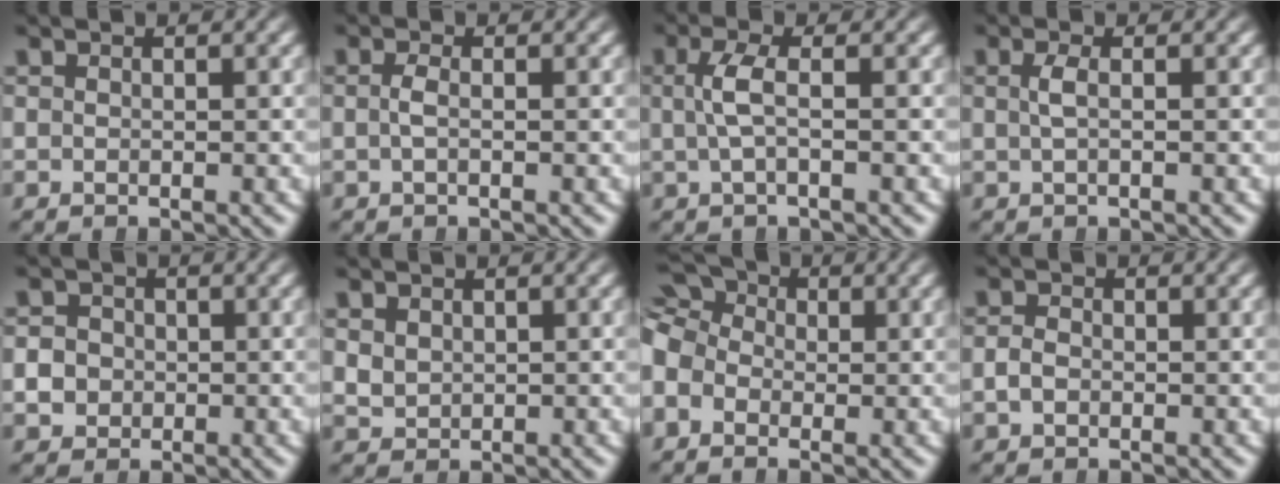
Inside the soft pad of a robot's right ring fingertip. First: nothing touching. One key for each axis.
{"total": 0.9, "fx": -0.4, "fy": 0.0, "fz": 0.8, "tx": -0.026, "ty": -0.005, "tz": -0.006}
{"total": 2.4, "fx": 0.0, "fy": 0.5, "fz": 2.3, "tx": -0.054, "ty": 0.004, "tz": 0.001}
{"total": 1.0, "fx": -0.1, "fy": -0.1, "fz": 1.0, "tx": -0.025, "ty": -0.002, "tz": 0.000}
{"total": 3.1, "fx": -0.5, "fy": 3.0, "fz": 0.8, "tx": -0.019, "ty": -0.009, "tz": -0.005}
{"total": 2.1, "fx": 0.7, "fy": 1.9, "fz": 0.6, "tx": -0.024, "ty": -0.013, "tz": 0.027}
{"total": 7.4, "fx": 1.0, "fy": 6.3, "fz": 3.7, "tx": -0.074, "ty": 0.006, "tz": -0.001}
{"total": 1.3, "fx": -0.6, "fy": 1.0, "fz": 0.5, "tx": -0.018, "ty": -0.005, "tz": -0.008}